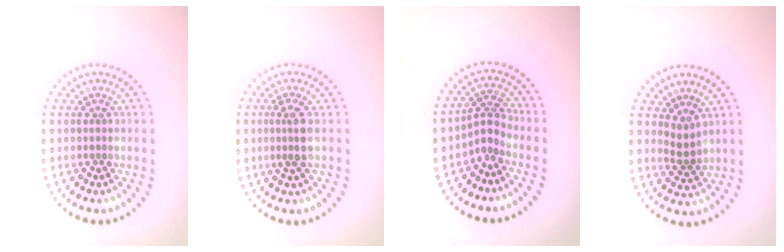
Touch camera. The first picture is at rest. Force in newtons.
{"total": 2.2, "press": 2.0, "slide": 1.0}
{"total": 2.4, "press": 1.6, "slide": 1.8}
{"total": 1.5, "press": 1.2, "slide": 0.9}